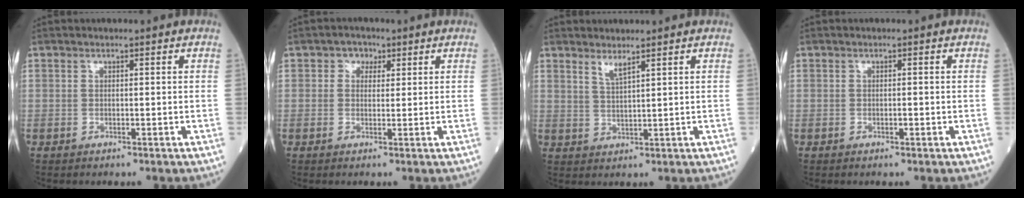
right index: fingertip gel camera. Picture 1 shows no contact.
{"total": 2.2, "force": [0.9, 1.8, 0.8], "torque": [-0.009, 0.007, 0.007]}
{"total": 2.4, "force": [2.0, -0.1, 1.3], "torque": [-0.031, -0.011, 0.047]}
{"total": 0.7, "force": [-0.3, 0.2, 0.6], "torque": [-0.009, 0.001, -0.004]}